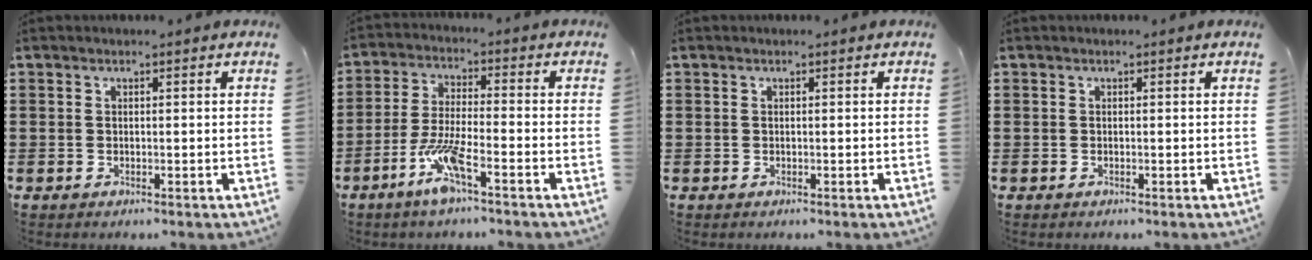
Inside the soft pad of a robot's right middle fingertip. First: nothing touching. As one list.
[{"total": 7.5, "force": [-4.2, 1.2, 6.1], "torque": [-0.138, -0.010, -0.080]}, {"total": 0.0}, {"total": 0.0}]